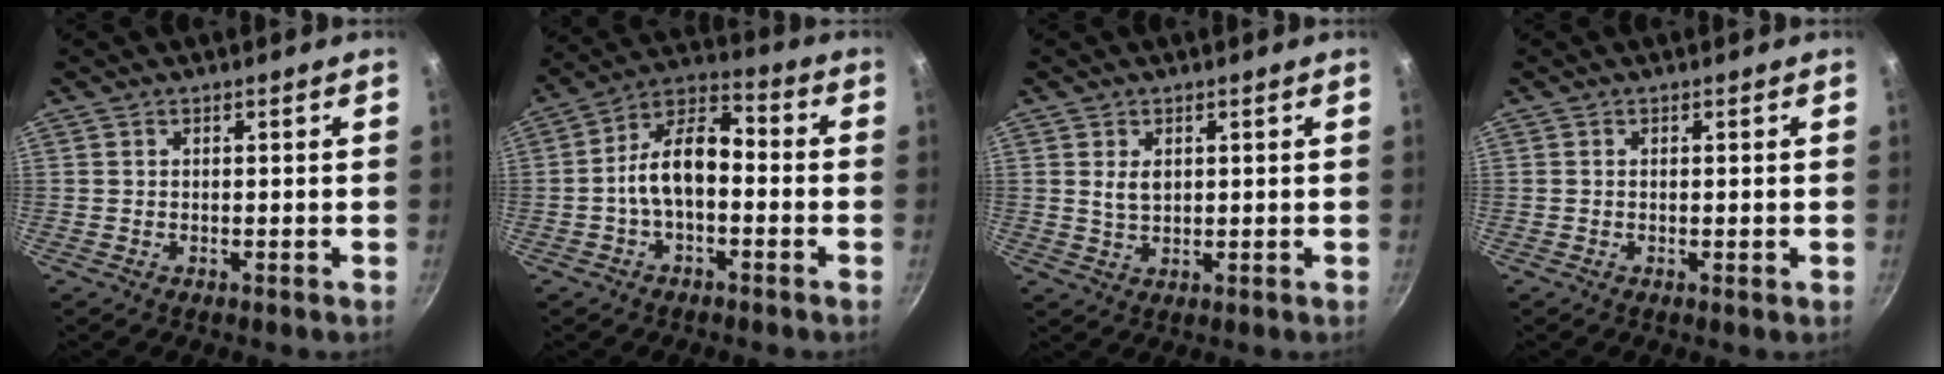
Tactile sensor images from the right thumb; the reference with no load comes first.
{"total": 11.3, "force": [-1.9, 6.4, 9.2], "torque": [-0.144, 0.052, -0.048]}
{"total": 3.2, "force": [0.9, 2.0, 2.3], "torque": [-0.037, -0.006, 0.020]}
{"total": 0.6, "force": [-0.1, 0.1, 0.6], "torque": [-0.009, -0.001, -0.002]}